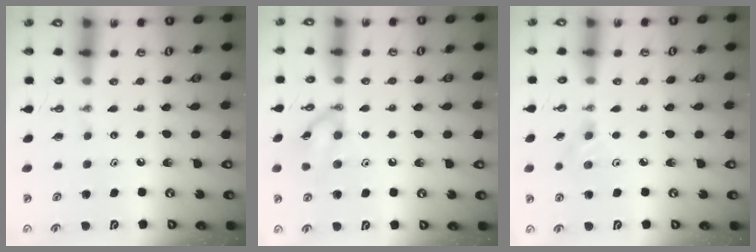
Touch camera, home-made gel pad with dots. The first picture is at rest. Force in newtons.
{"total": 10.3, "press": 10.3, "slide": 0.6}
{"total": 2.1, "press": 2.0, "slide": 0.5}